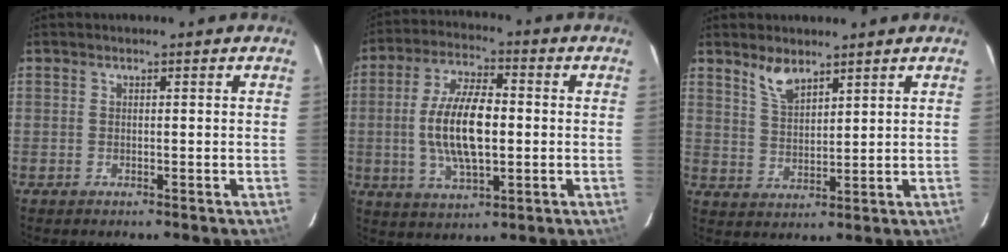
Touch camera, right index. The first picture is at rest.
{"total": 13.2, "force": [-0.6, 5.4, 12.0], "torque": [-0.238, 0.004, -0.008]}
{"total": 5.3, "force": [4.0, 2.0, 2.8], "torque": [-0.051, 0.001, 0.083]}